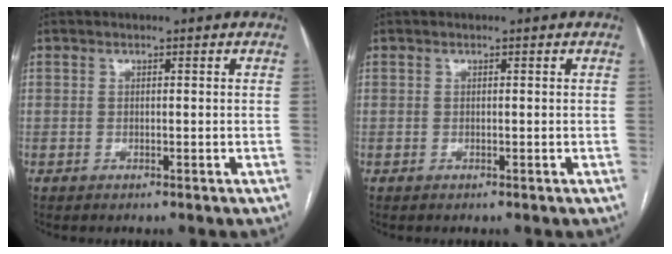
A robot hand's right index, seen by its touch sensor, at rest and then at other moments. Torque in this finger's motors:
{"motor_torque": [0.01, 0.01, 0.00, 0.00]}